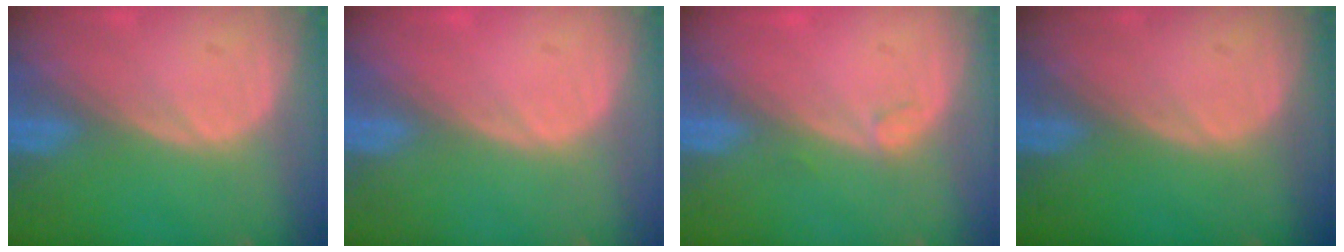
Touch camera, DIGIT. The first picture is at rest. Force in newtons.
{"total": 0.6, "press": 0.0, "slide": 0.6}
{"total": 1.0, "press": 0.9, "slide": 0.3}
{"total": 0.0}